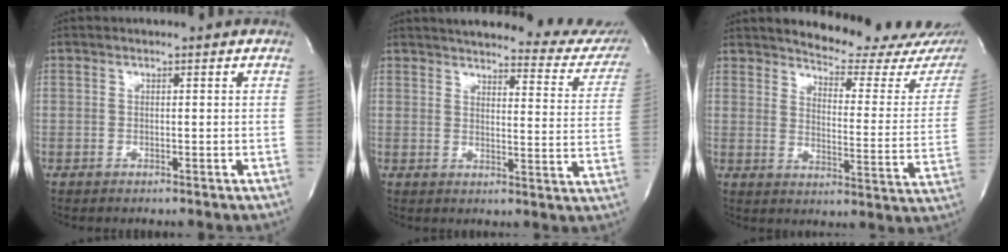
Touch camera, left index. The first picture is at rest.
{"total": 23.2, "force": [21.4, 4.7, 7.7], "torque": [-0.098, -0.070, 0.229]}
{"total": 19.1, "force": [17.7, 3.0, 6.3], "torque": [-0.078, -0.102, 0.203]}